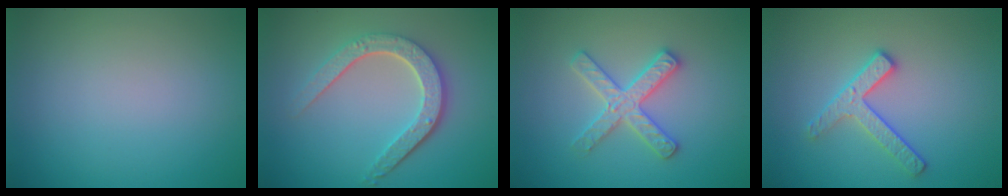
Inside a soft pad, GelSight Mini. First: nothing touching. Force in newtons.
{"total": 4.7, "press": 3.6, "slide": 3.0}
{"total": 2.9, "press": 2.9, "slide": 0.5}
{"total": 2.6, "press": 2.4, "slide": 0.9}